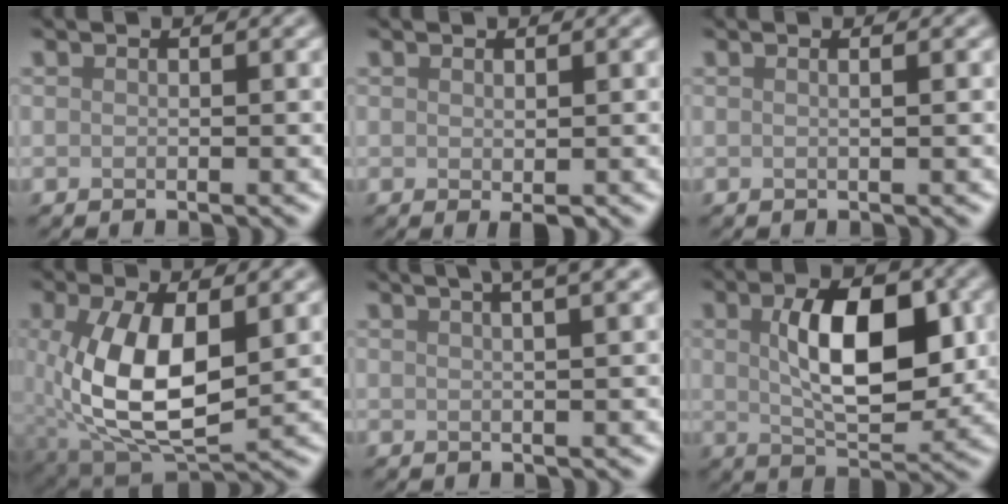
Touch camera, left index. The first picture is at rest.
{"total": 1.0, "force": [0.0, 0.2, 1.0], "torque": [-0.015, -0.003, 0.000]}
{"total": 1.4, "force": [0.3, 0.6, 1.2], "torque": [-0.008, 0.003, -0.010]}
{"total": 8.6, "force": [0.5, 4.2, 7.5], "torque": [-0.159, -0.012, 0.018]}
{"total": 8.6, "force": [5.3, 3.4, 5.9], "torque": [-0.027, 0.061, 0.031]}
{"total": 8.0, "force": [1.2, 3.6, 7.0], "torque": [-0.113, 0.001, 0.024]}